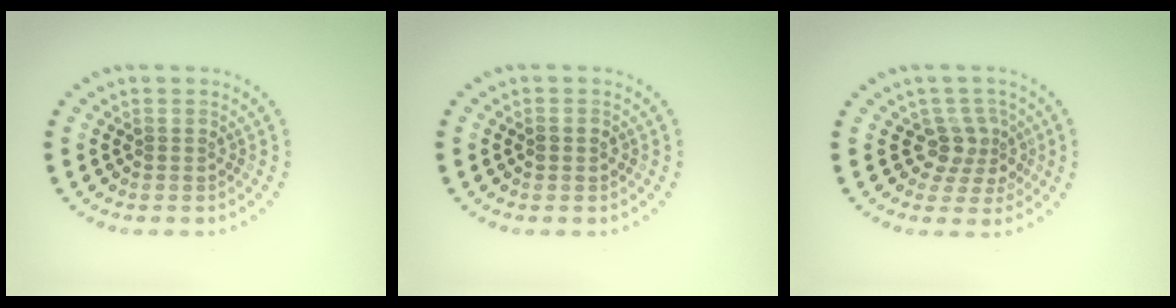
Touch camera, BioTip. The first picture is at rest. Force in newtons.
{"total": 1.1, "press": 1.1, "slide": 0.1}
{"total": 2.8, "press": 2.1, "slide": 1.8}